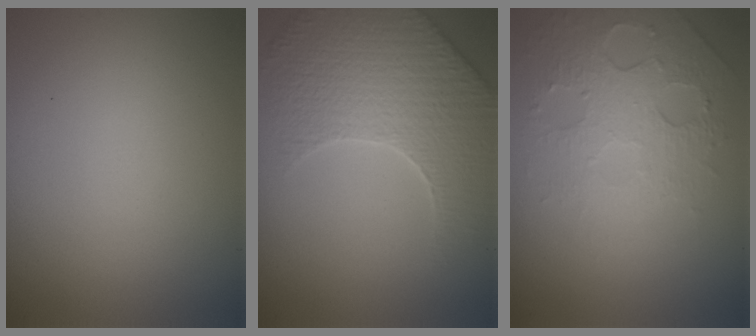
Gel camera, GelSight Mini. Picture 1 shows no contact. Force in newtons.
{"total": 6.8, "press": 5.4, "slide": 4.1}
{"total": 5.2, "press": 3.3, "slide": 3.9}